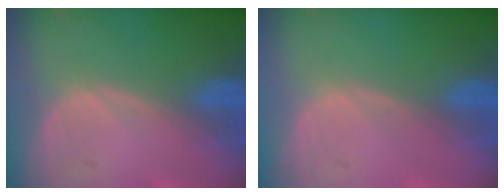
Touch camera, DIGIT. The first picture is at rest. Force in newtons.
{"total": 0.0}